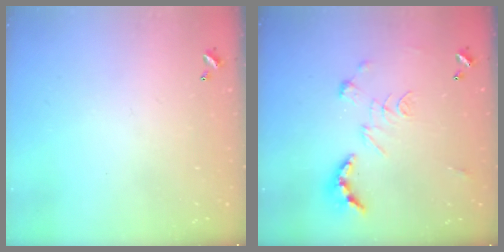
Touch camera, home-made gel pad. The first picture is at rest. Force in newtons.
{"total": 2.5, "press": 2.0, "slide": 1.5}